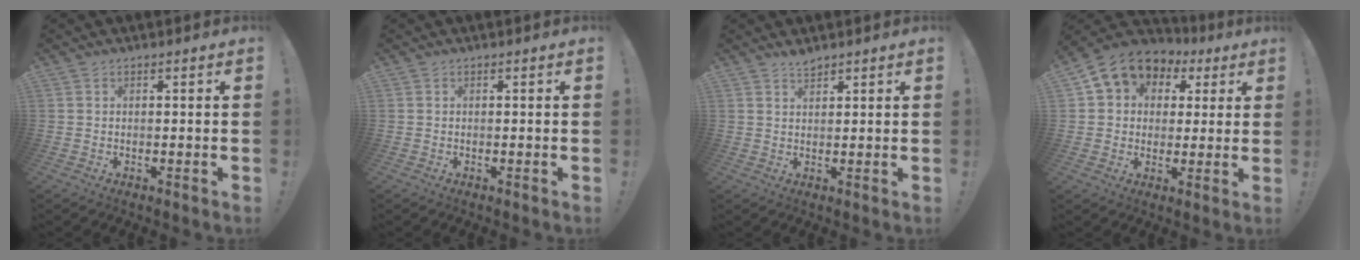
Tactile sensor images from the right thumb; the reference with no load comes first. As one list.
[{"total": 0.0}, {"total": 2.6, "force": [2.4, 0.5, 0.8], "torque": [-0.003, -0.019, 0.041]}, {"total": 10.1, "force": [4.5, 8.3, 3.8], "torque": [-0.052, -0.024, 0.087]}]